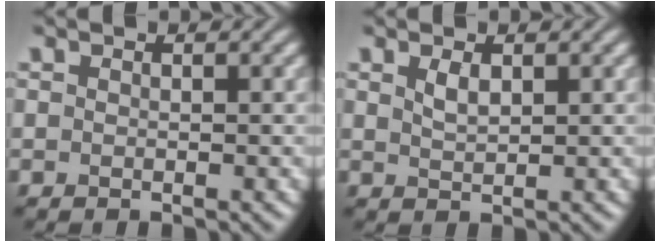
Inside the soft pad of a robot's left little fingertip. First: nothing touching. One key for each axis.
{"total": 1.4, "fx": 0.7, "fy": 0.6, "fz": 1.0, "tx": -0.025, "ty": -0.001, "tz": 0.018}